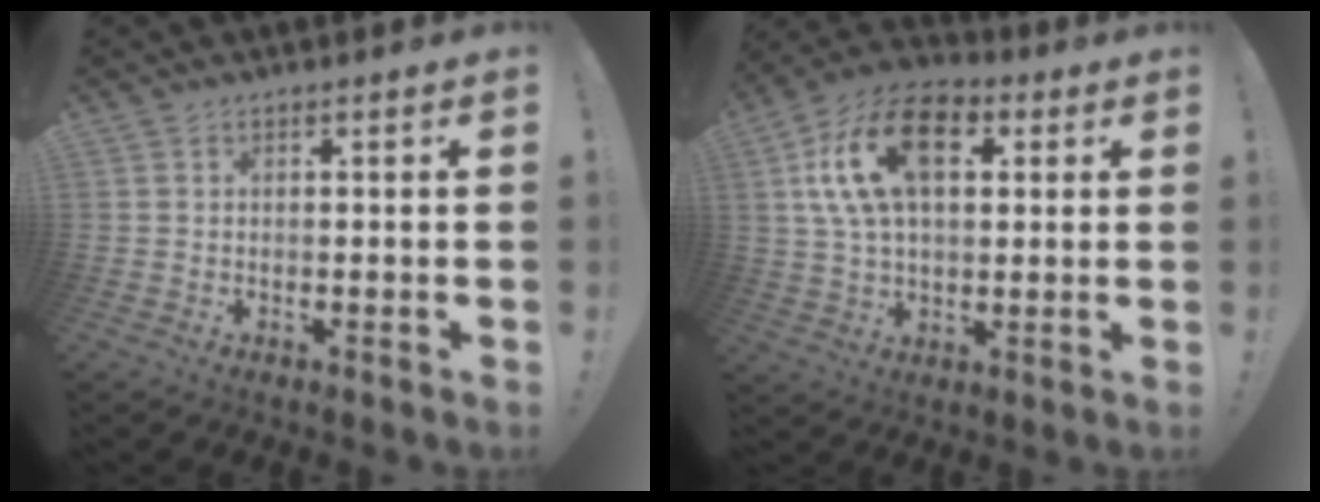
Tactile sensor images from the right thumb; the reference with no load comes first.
{"total": 19.6, "force": [6.4, 11.5, 14.5], "torque": [-0.274, -0.004, 0.110]}